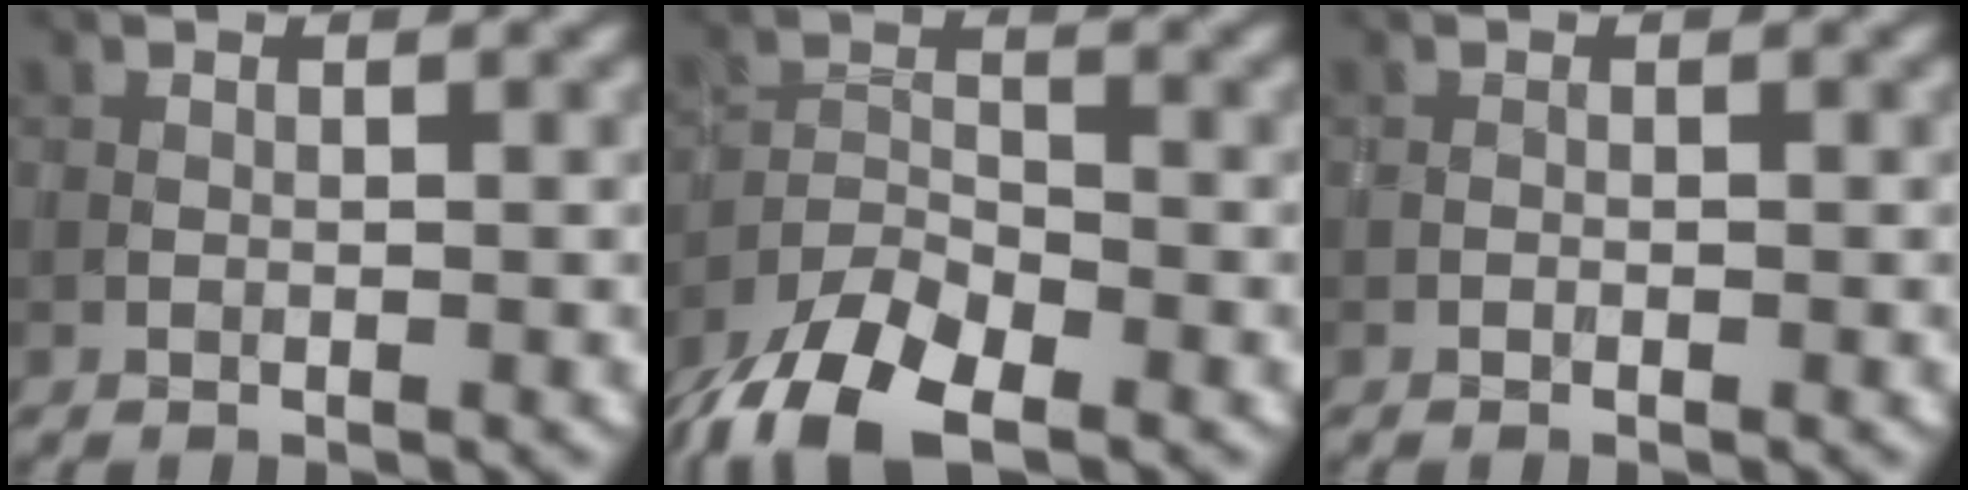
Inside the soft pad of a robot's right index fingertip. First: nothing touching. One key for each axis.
{"total": 8.4, "fx": -5.9, "fy": 3.4, "fz": 4.9, "tx": -0.090, "ty": -0.014, "tz": -0.113}
{"total": 0.0}